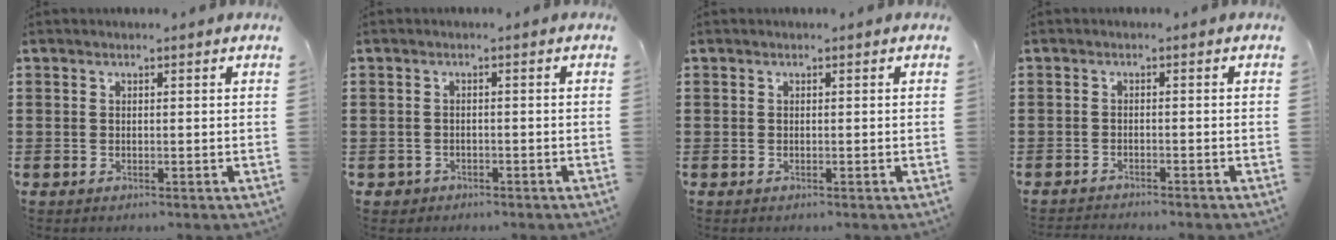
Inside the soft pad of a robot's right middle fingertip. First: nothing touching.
{"total": 0.9, "force": [-0.8, 0.5, 0.0], "torque": [-0.004, 0.001, -0.019]}
{"total": 0.0}
{"total": 1.4, "force": [-1.4, -0.1, 0.1], "torque": [-0.006, -0.001, -0.027]}